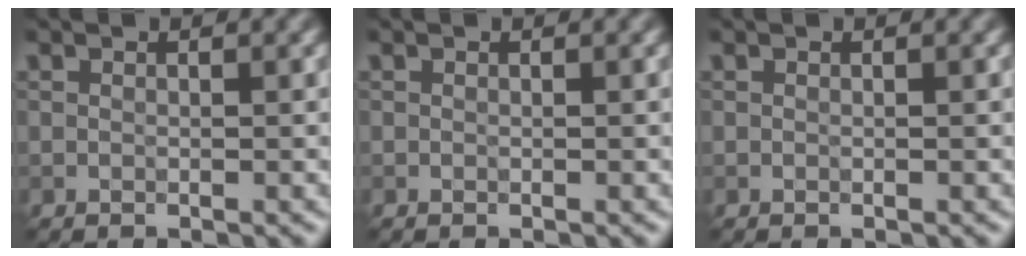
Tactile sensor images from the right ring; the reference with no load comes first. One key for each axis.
{"total": 0.0}
{"total": 0.0}